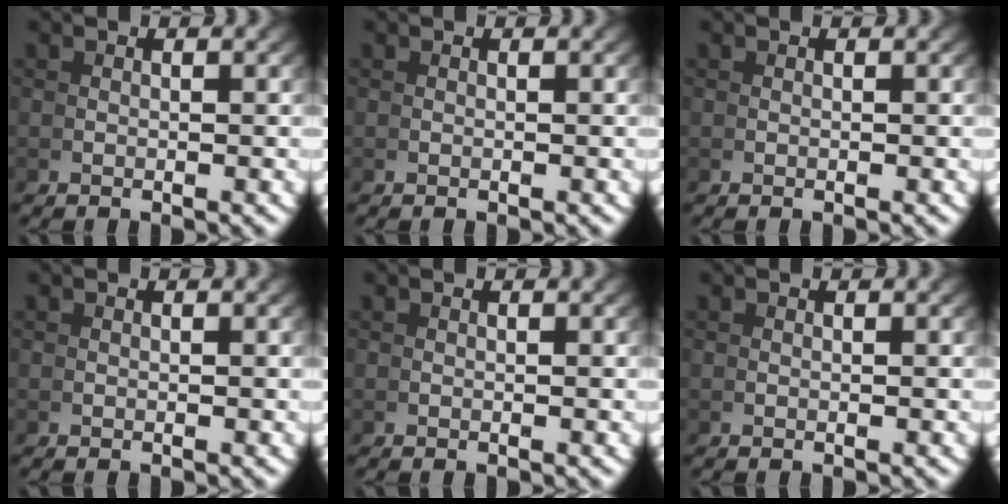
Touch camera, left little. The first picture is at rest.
{"total": 0.0}
{"total": 0.0}
{"total": 0.0}
{"total": 0.0}
{"total": 0.0}